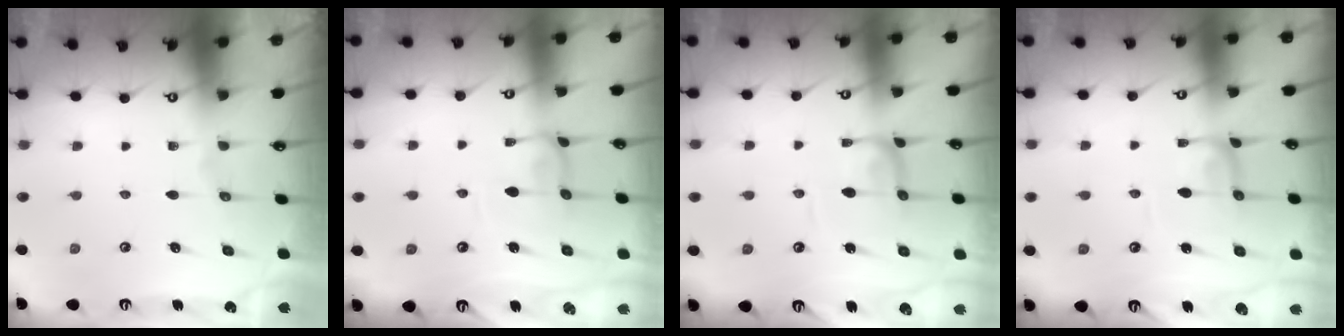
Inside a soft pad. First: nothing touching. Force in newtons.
{"total": 0.7, "press": 0.5, "slide": 0.4}
{"total": 0.7, "press": 0.7, "slide": 0.3}
{"total": 2.1, "press": 2.1, "slide": 0.1}